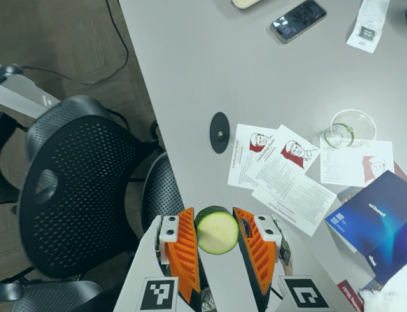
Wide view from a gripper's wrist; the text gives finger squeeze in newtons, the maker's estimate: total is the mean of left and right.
{"total": 10.3, "left": 10.4, "right": 10.1}